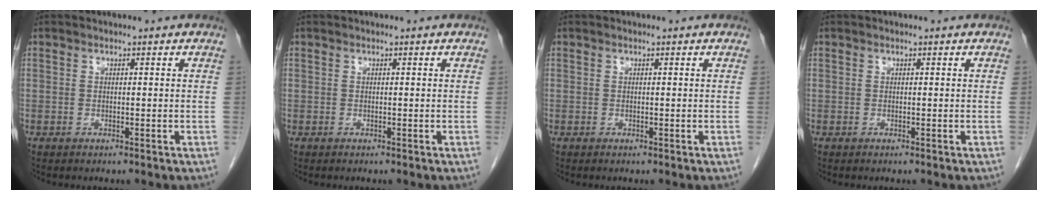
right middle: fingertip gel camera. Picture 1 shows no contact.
{"total": 0.0}
{"total": 0.0}
{"total": 0.0}